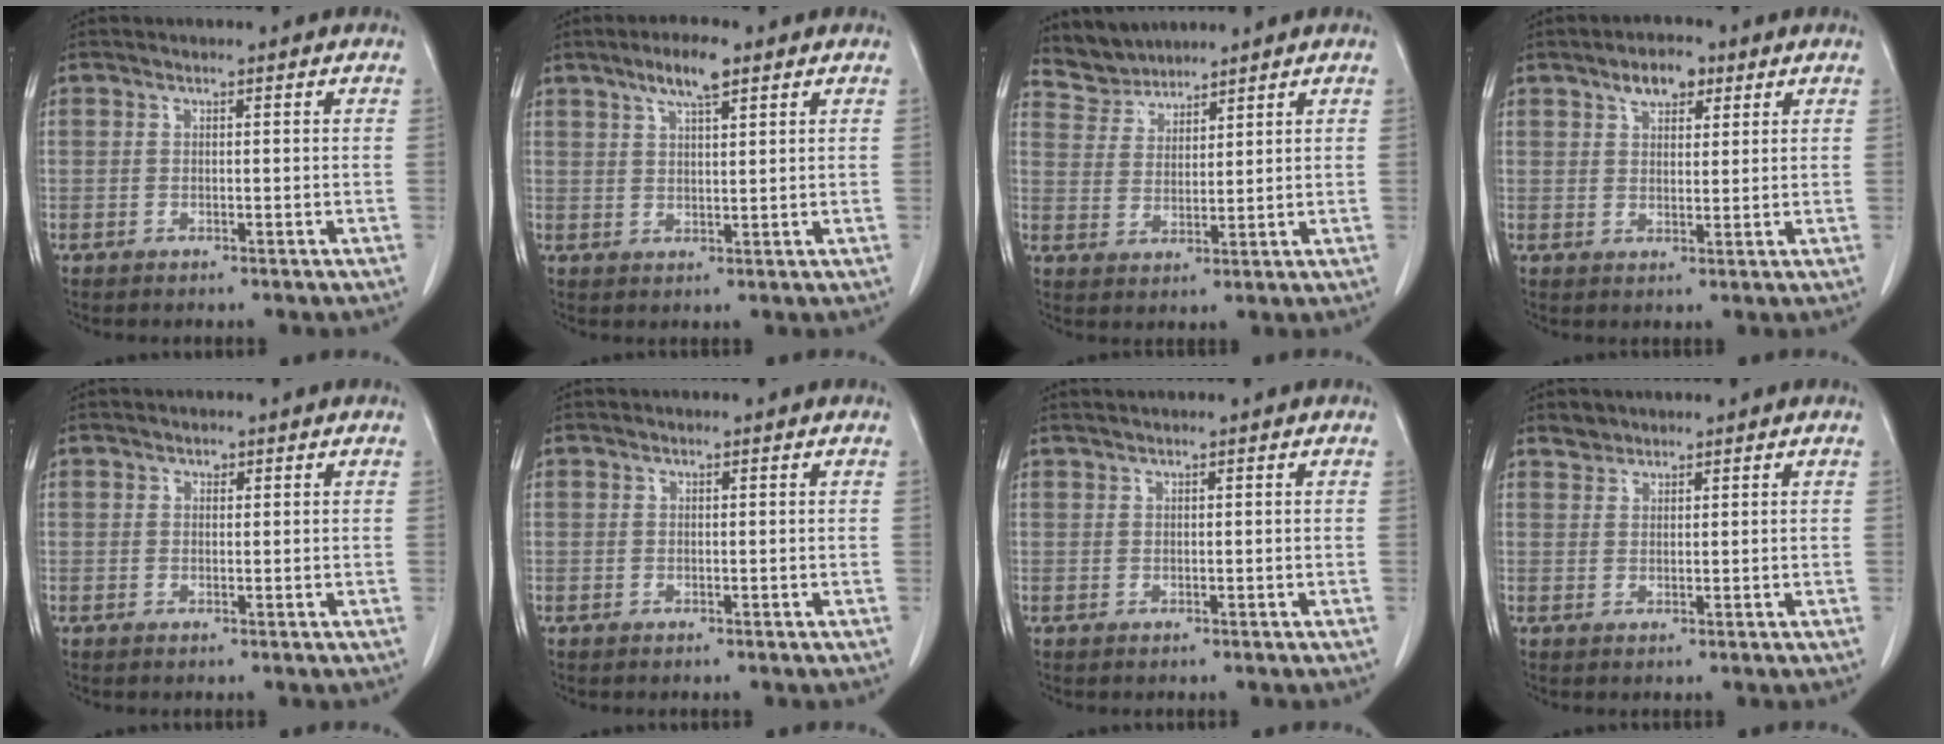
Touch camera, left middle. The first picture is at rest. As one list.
[{"total": 5.3, "force": [3.4, 0.9, 4.0], "torque": [-0.078, 0.004, 0.059]}, {"total": 4.7, "force": [4.5, 1.1, -0.7], "torque": [0.010, 0.010, 0.096]}, {"total": 4.7, "force": [2.8, 2.2, 3.0], "torque": [-0.052, 0.009, 0.047]}, {"total": 0.8, "force": [0.4, 0.5, 0.3], "torque": [-0.005, -0.003, 0.005]}, {"total": 0.0}, {"total": 0.9, "force": [0.8, -0.1, 0.4], "torque": [-0.011, 0.007, 0.021]}, {"total": 1.6, "force": [1.5, 0.8, 0.0], "torque": [0.001, 0.003, 0.026]}]